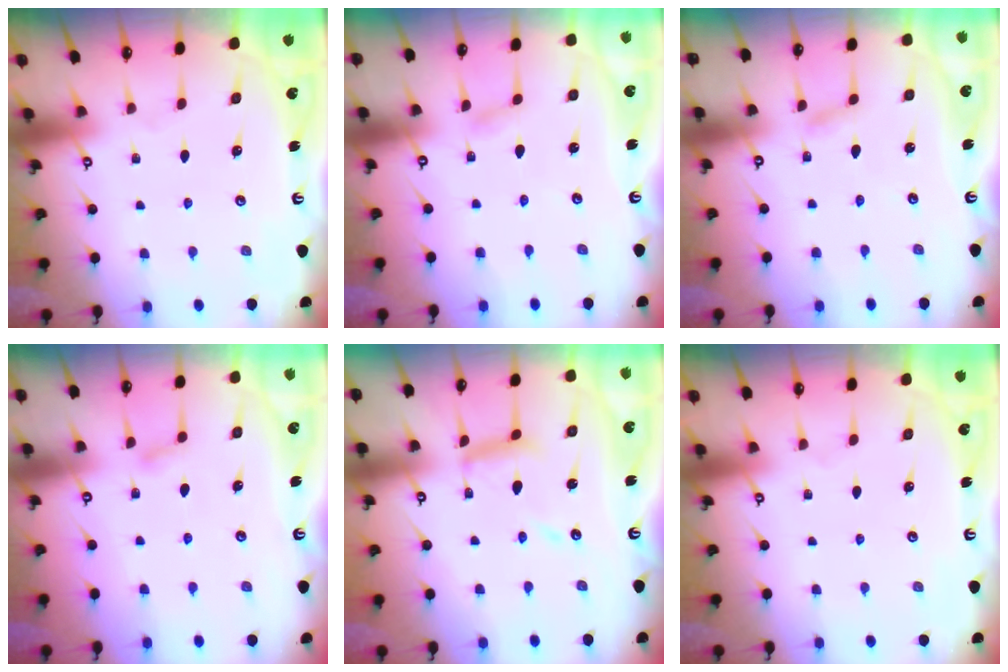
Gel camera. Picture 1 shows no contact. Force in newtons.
{"total": 2.9, "press": 2.9, "slide": 0.4}
{"total": 1.8, "press": 1.7, "slide": 0.2}
{"total": 4.3, "press": 4.2, "slide": 0.6}
{"total": 12.6, "press": 12.5, "slide": 1.2}
{"total": 0.0}